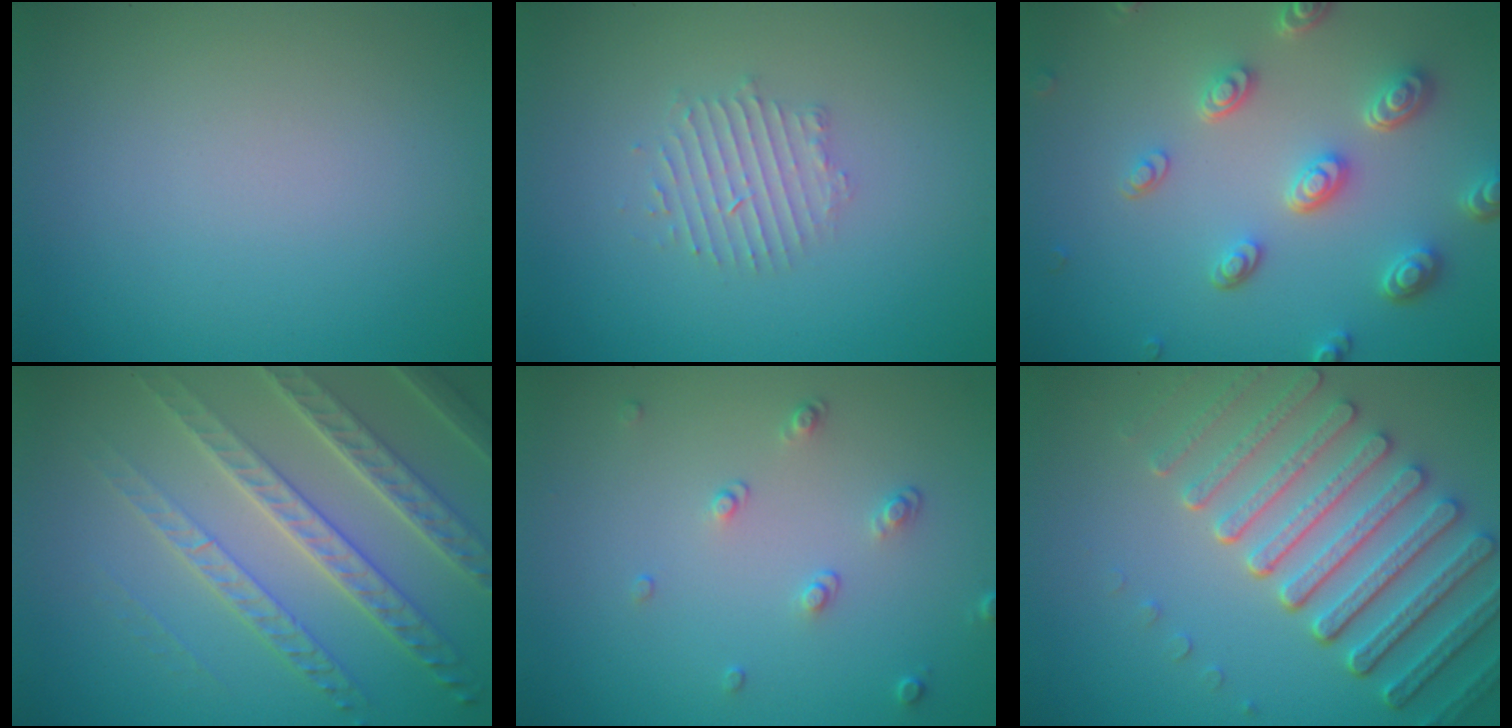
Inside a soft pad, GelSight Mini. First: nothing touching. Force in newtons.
{"total": 2.1, "press": 2.1, "slide": 0.4}
{"total": 5.1, "press": 3.8, "slide": 3.3}
{"total": 7.2, "press": 5.1, "slide": 5.1}
{"total": 1.5, "press": 1.0, "slide": 1.1}
{"total": 6.8, "press": 5.4, "slide": 4.0}